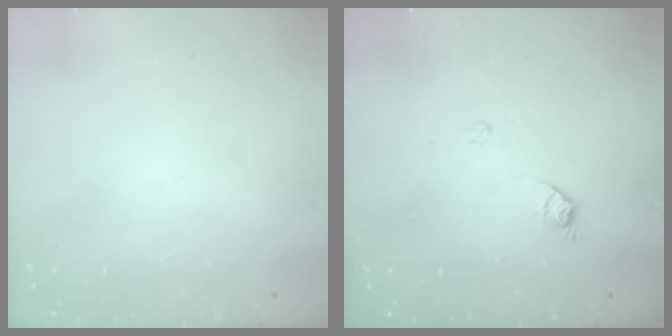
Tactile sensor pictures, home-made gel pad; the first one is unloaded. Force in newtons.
{"total": 6.8, "press": 6.8, "slide": 0.8}